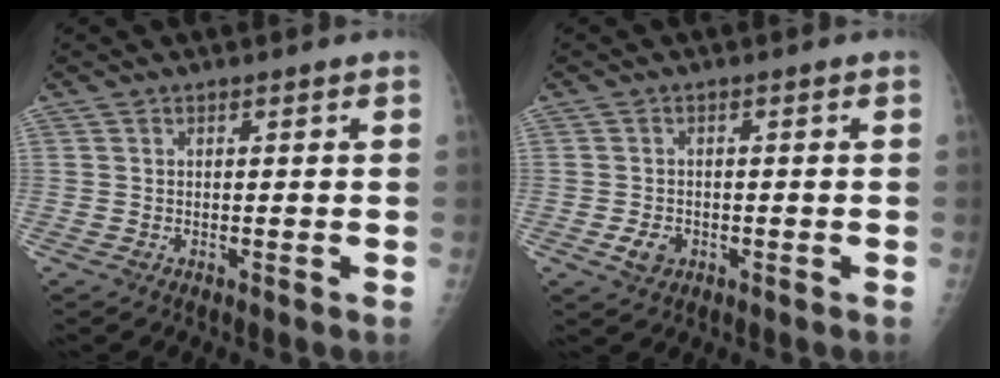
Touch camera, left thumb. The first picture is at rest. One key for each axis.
{"total": 2.8, "fx": -0.9, "fy": 2.2, "fz": 1.5, "tx": -0.023, "ty": 0.000, "tz": -0.010}